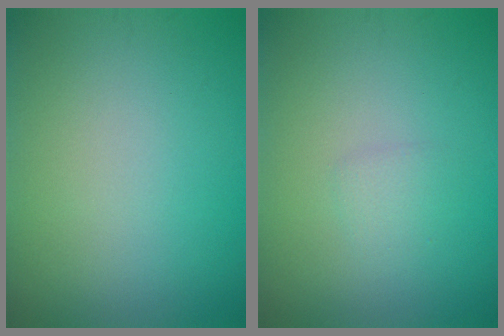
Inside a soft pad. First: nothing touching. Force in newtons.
{"total": 1.0, "press": 1.0, "slide": 0.1}